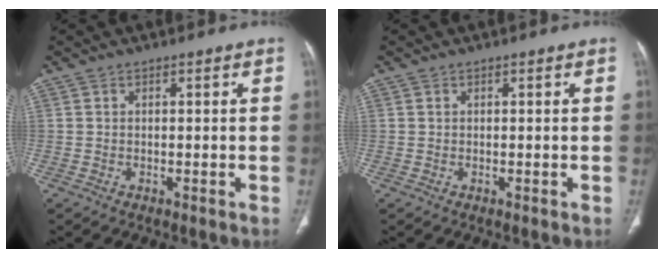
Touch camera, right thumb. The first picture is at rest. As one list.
[{"total": 0.0}]